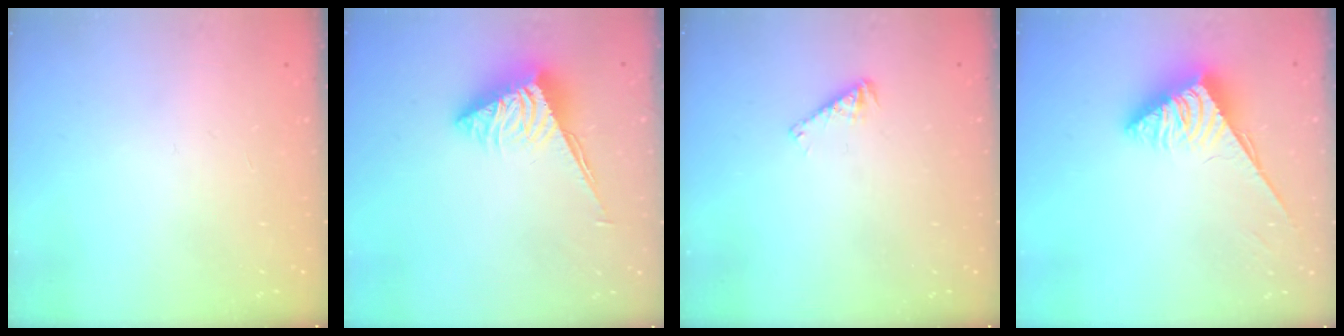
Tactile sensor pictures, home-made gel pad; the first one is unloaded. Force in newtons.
{"total": 5.3, "press": 5.2, "slide": 0.1}
{"total": 3.4, "press": 3.4, "slide": 0.4}
{"total": 3.8, "press": 3.8, "slide": 0.6}